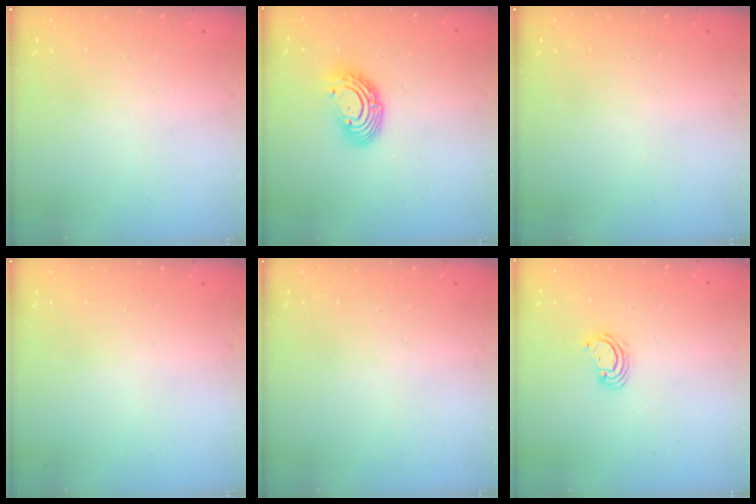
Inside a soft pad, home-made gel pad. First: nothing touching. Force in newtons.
{"total": 9.8, "press": 9.7, "slide": 0.9}
{"total": 0.0}
{"total": 0.0}
{"total": 0.0}
{"total": 2.9, "press": 2.9, "slide": 0.3}